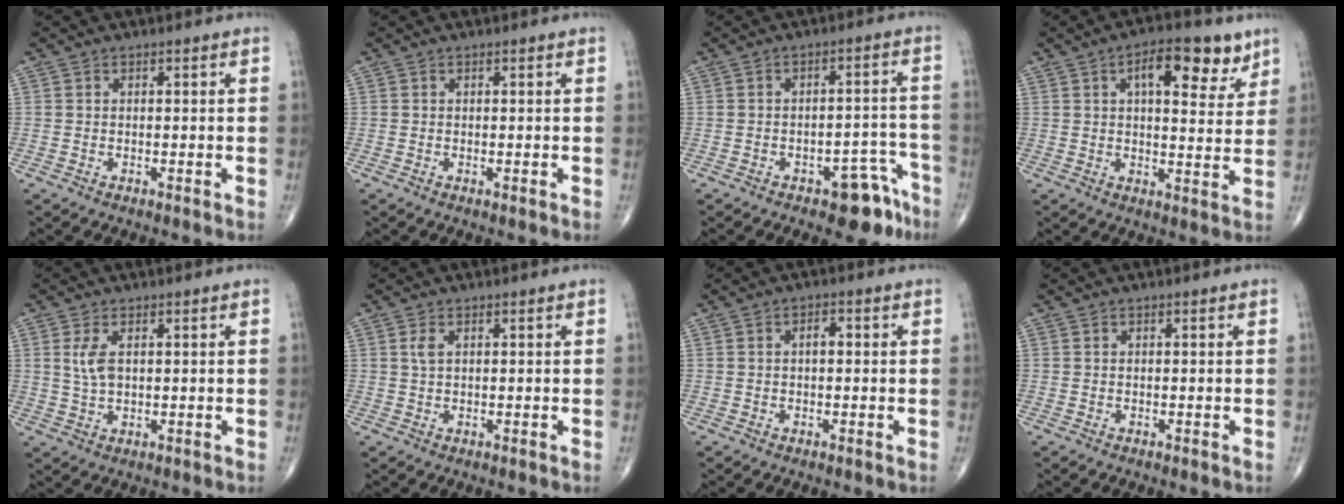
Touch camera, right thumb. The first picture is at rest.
{"total": 0.0}
{"total": 8.1, "force": [-5.3, 3.6, 5.0], "torque": [-0.030, 0.045, -0.067]}
{"total": 11.3, "force": [5.5, 4.9, 8.5], "torque": [-0.092, -0.020, 0.075]}
{"total": 4.2, "force": [1.1, 2.1, 3.5], "torque": [-0.074, -0.003, 0.026]}
{"total": 1.8, "force": [0.6, 0.9, 1.4], "torque": [-0.034, 0.006, 0.015]}
{"total": 2.1, "force": [0.2, 1.1, 1.8], "torque": [-0.028, 0.008, 0.001]}
{"total": 0.0}